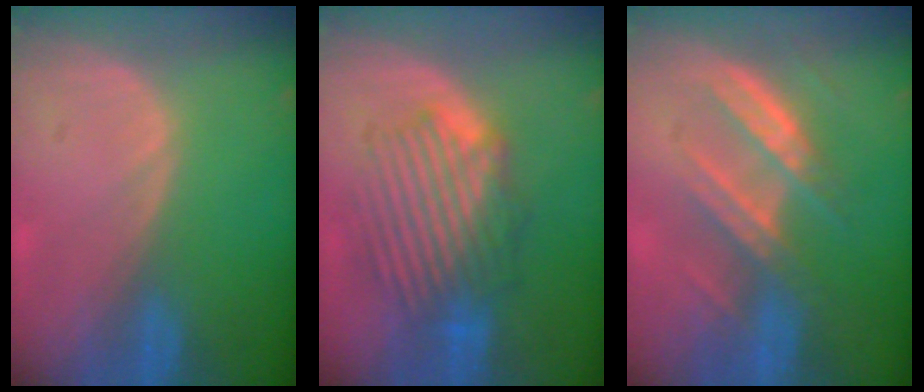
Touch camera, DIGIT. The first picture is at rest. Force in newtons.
{"total": 8.8, "press": 8.4, "slide": 2.6}
{"total": 6.9, "press": 6.8, "slide": 1.0}